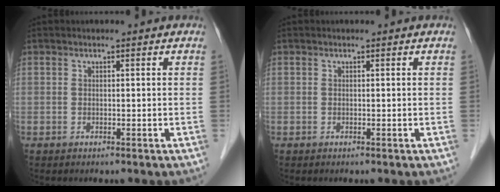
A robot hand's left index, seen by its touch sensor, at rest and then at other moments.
{"total": 0.0}